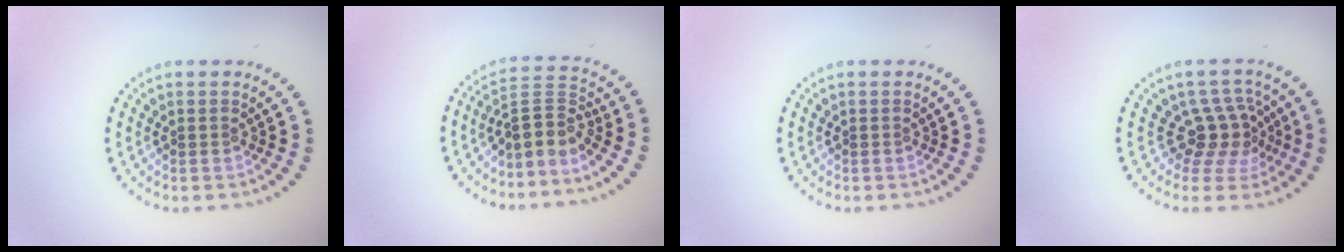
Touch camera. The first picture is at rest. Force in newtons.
{"total": 3.4, "press": 2.4, "slide": 2.4}
{"total": 0.0}
{"total": 3.5, "press": 2.6, "slide": 2.3}